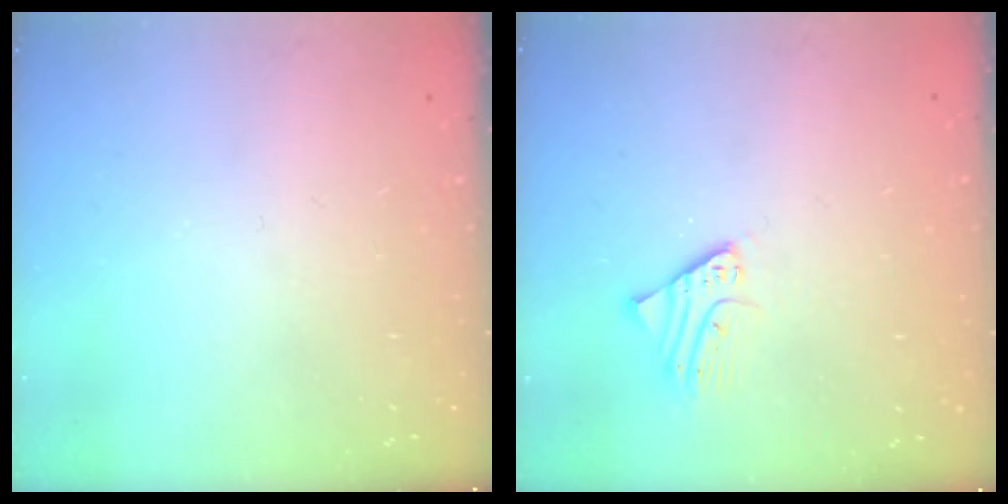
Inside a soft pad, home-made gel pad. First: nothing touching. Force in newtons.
{"total": 2.3, "press": 2.3, "slide": 0.1}